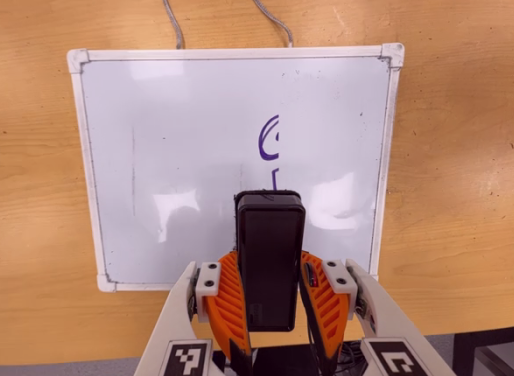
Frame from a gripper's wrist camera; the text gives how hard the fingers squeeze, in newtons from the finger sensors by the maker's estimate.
{"total": 7.7, "left": 5.9, "right": 9.4}